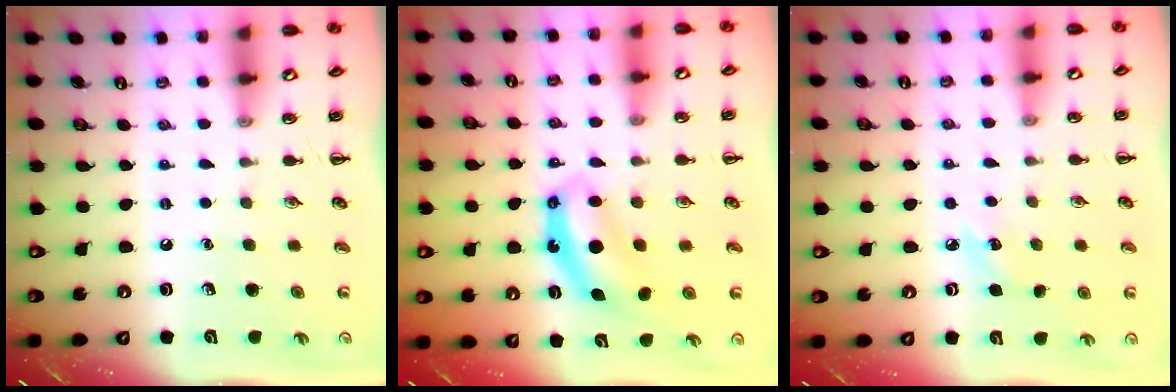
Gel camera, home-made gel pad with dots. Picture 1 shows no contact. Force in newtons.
{"total": 7.2, "press": 7.2, "slide": 0.4}
{"total": 5.0, "press": 4.8, "slide": 1.5}